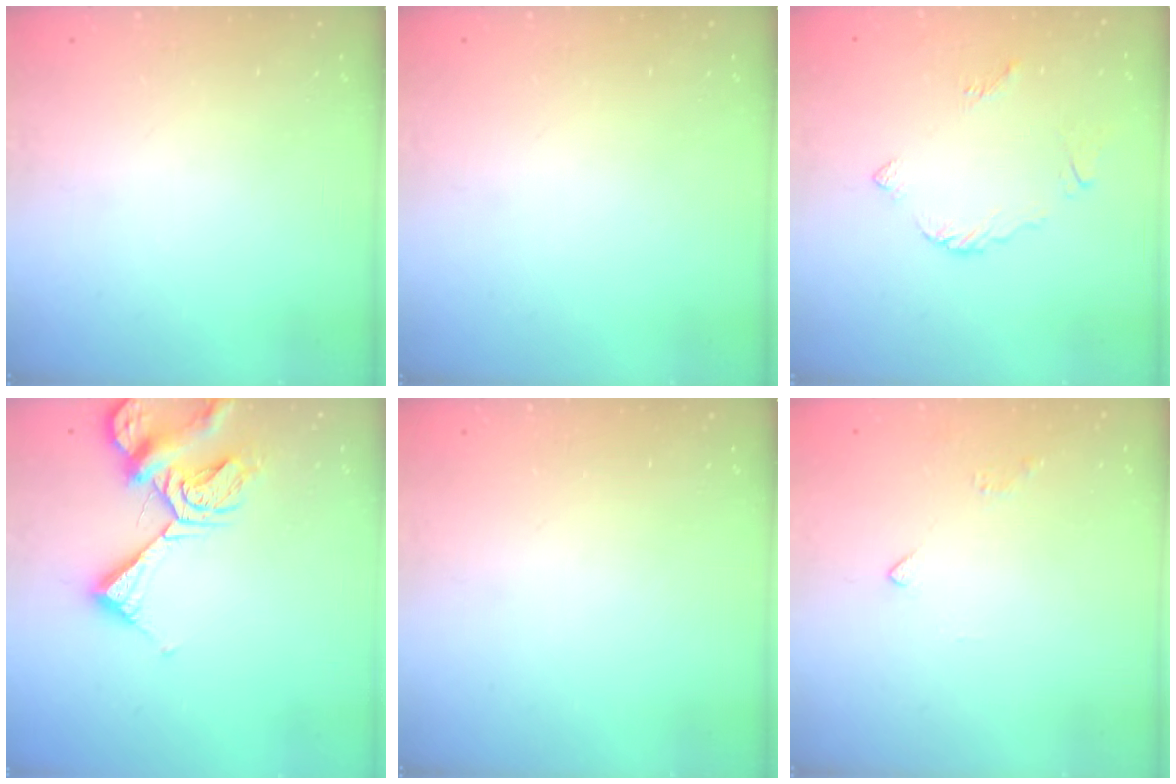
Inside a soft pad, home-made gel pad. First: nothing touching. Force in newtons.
{"total": 0.0}
{"total": 4.1, "press": 4.1, "slide": 0.2}
{"total": 11.0, "press": 10.9, "slide": 1.3}
{"total": 0.0}
{"total": 2.4, "press": 2.3, "slide": 0.6}